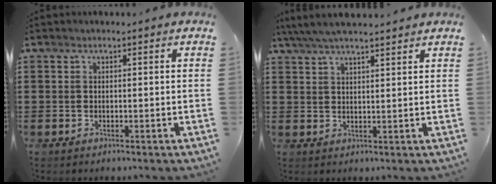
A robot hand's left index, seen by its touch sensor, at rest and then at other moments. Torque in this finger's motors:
{"motor_torque": [1.22, -0.93, 0.46, 0.15]}